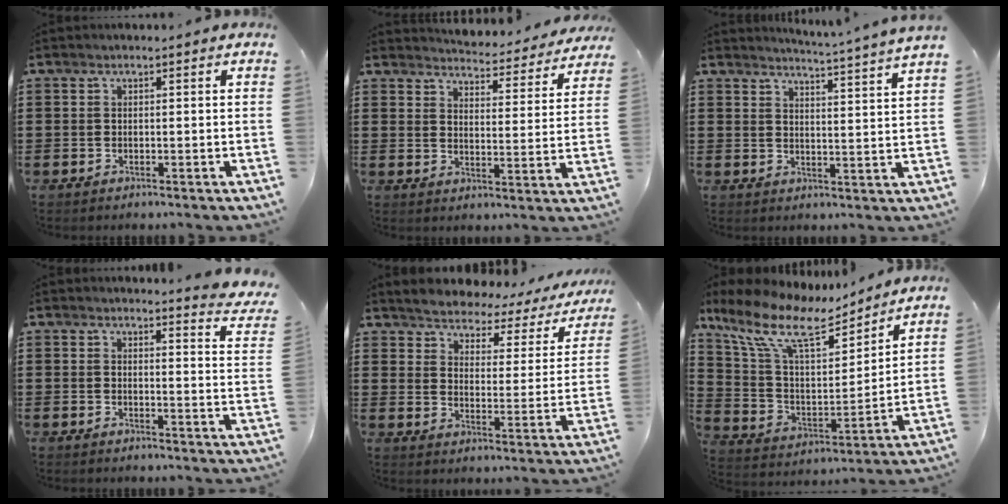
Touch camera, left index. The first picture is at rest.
{"total": 4.4, "force": [4.3, -0.2, 0.2], "torque": [-0.020, -0.039, 0.071]}
{"total": 3.9, "force": [3.7, -1.1, 0.8], "torque": [-0.030, -0.029, 0.061]}
{"total": 3.4, "force": [3.2, -0.3, 1.0], "torque": [-0.018, -0.022, 0.054]}
{"total": 3.0, "force": [3.0, 0.2, -0.1], "torque": [-0.023, -0.032, 0.042]}
{"total": 12.3, "force": [8.9, 4.1, 7.4], "torque": [-0.177, -0.040, 0.152]}